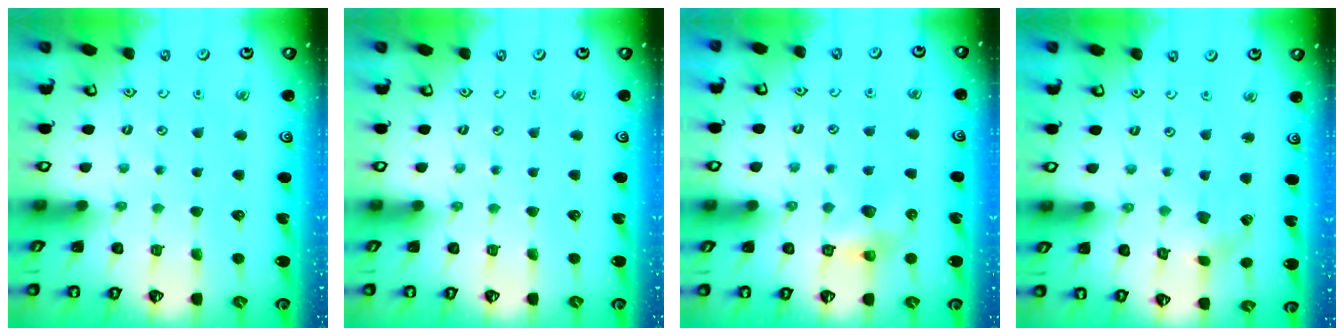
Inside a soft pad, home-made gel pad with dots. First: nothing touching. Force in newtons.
{"total": 0.0}
{"total": 6.2, "press": 6.2, "slide": 0.2}
{"total": 3.0, "press": 3.0, "slide": 0.4}